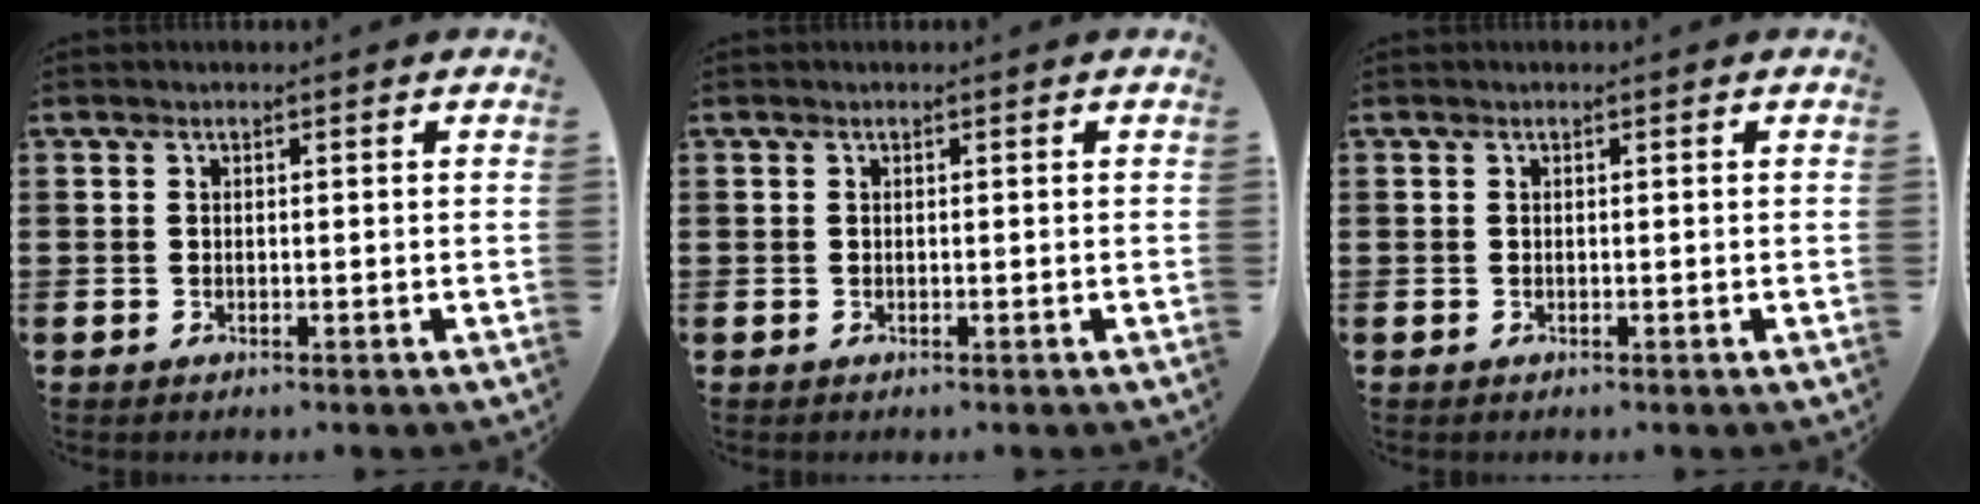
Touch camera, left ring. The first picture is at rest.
{"total": 0.0}
{"total": 0.0}